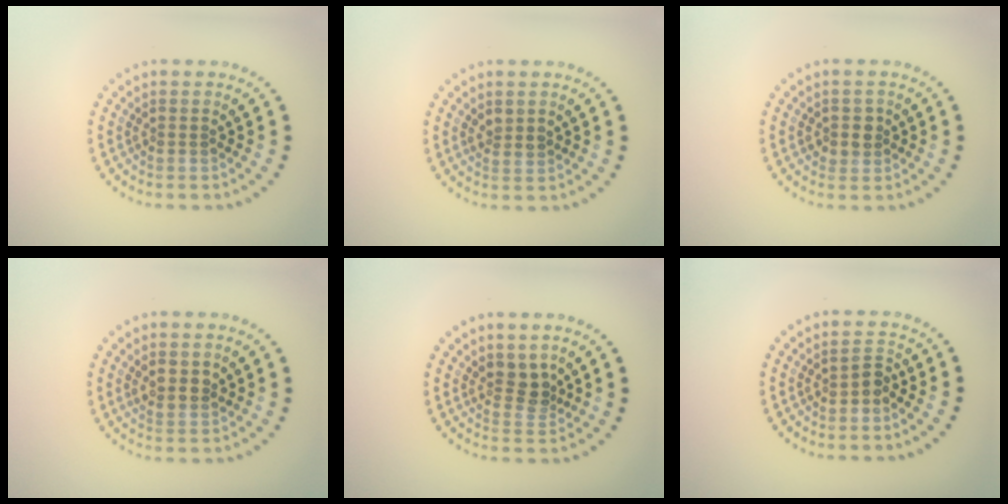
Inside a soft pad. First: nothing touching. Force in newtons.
{"total": 1.4, "press": 1.2, "slide": 0.5}
{"total": 1.7, "press": 1.6, "slide": 0.7}
{"total": 2.1, "press": 2.0, "slide": 0.8}
{"total": 2.2, "press": 1.7, "slide": 1.4}
{"total": 1.2, "press": 1.0, "slide": 0.5}